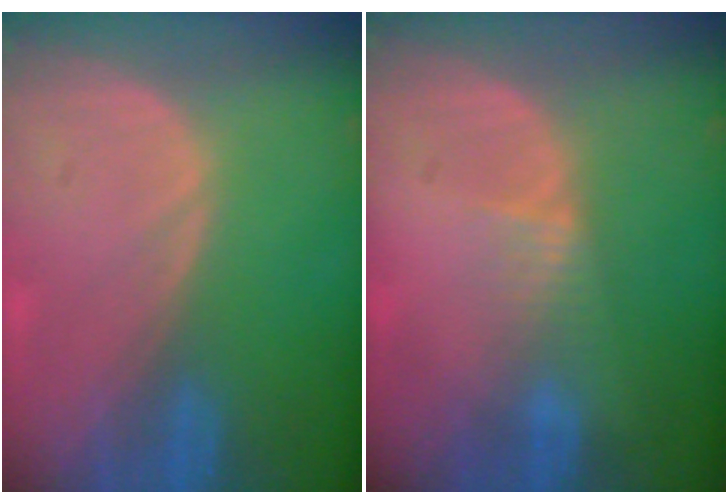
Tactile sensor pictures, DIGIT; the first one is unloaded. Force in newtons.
{"total": 2.3, "press": 2.1, "slide": 1.0}